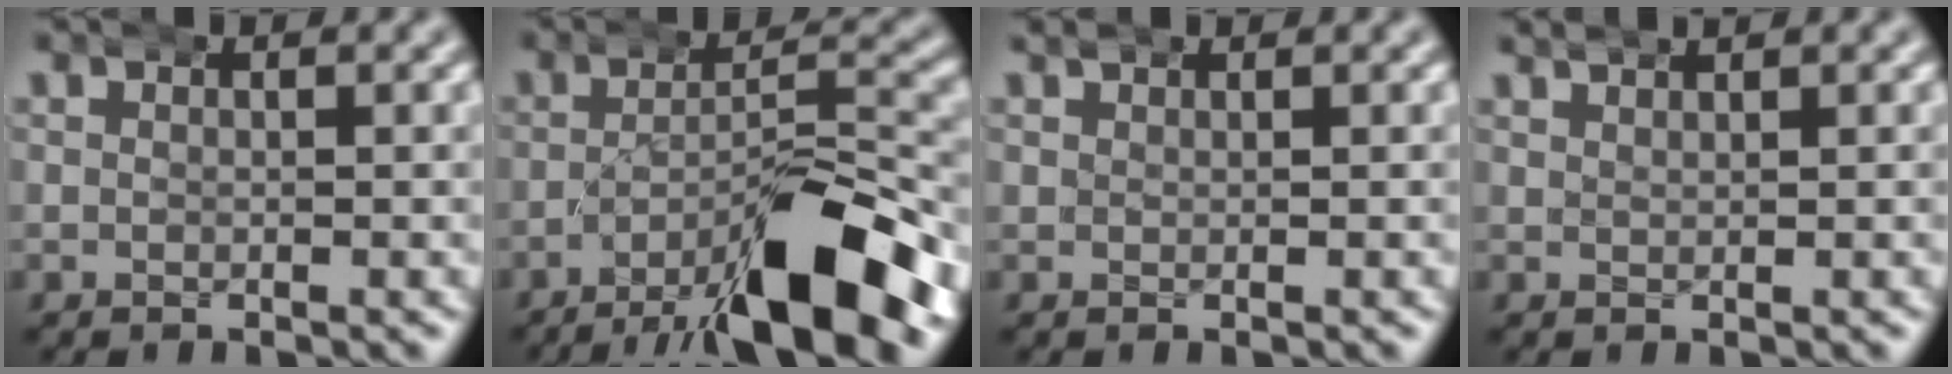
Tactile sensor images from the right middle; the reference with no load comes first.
{"total": 9.5, "force": [-5.4, 2.0, 7.5], "torque": [-0.109, -0.002, -0.084]}
{"total": 0.8, "force": [0.8, 0.0, 0.2], "torque": [-0.007, 0.002, 0.015]}
{"total": 1.6, "force": [1.6, 0.0, 0.2], "torque": [-0.007, 0.003, 0.030]}